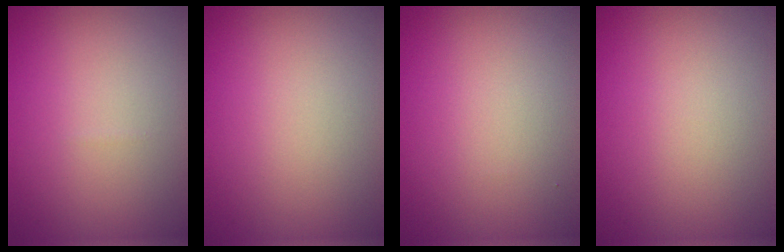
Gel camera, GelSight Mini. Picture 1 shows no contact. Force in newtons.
{"total": 0.0}
{"total": 0.0}
{"total": 0.0}